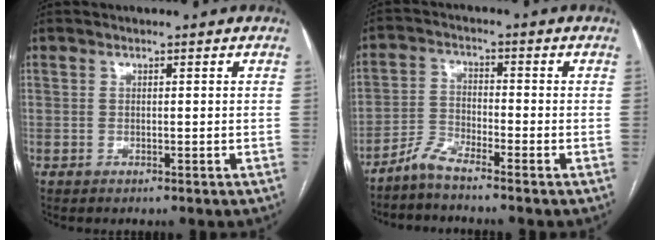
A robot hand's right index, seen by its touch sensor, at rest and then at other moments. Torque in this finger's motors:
{"motor_torque": [0.07, -0.07, -0.02, -0.01]}